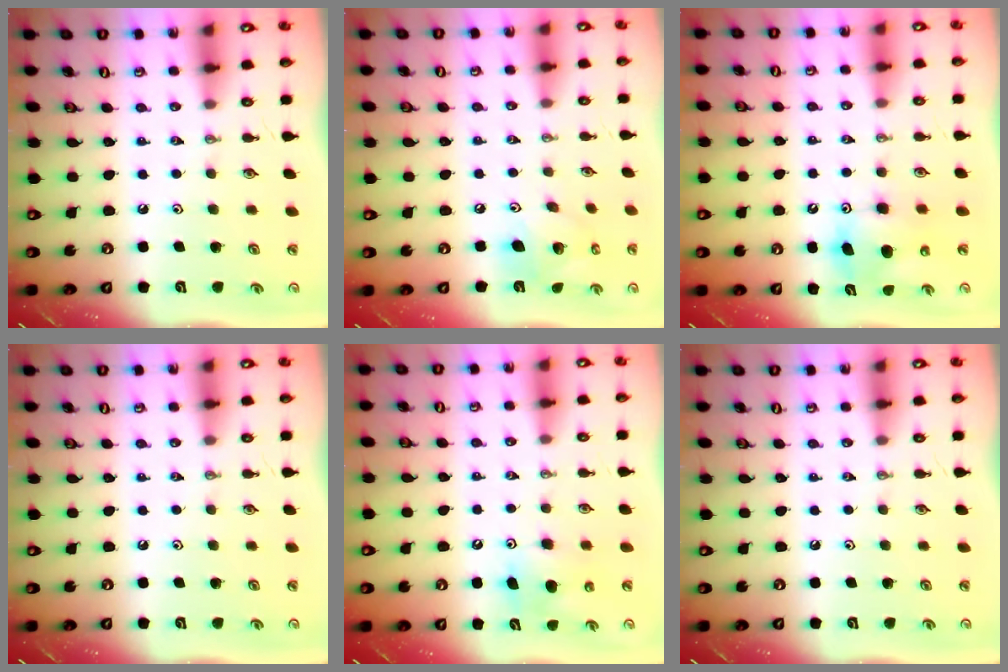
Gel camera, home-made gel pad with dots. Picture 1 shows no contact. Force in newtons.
{"total": 13.9, "press": 13.7, "slide": 2.4}
{"total": 8.4, "press": 8.4, "slide": 0.3}
{"total": 0.0}
{"total": 7.5, "press": 7.5, "slide": 0.5}
{"total": 0.0}